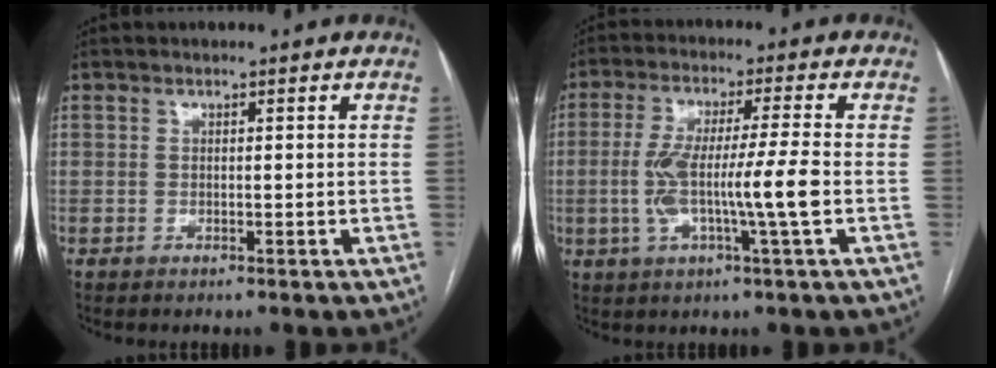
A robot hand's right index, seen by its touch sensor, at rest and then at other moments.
{"total": 9.8, "force": [-1.5, -0.3, 9.7], "torque": [-0.191, 0.005, -0.029]}